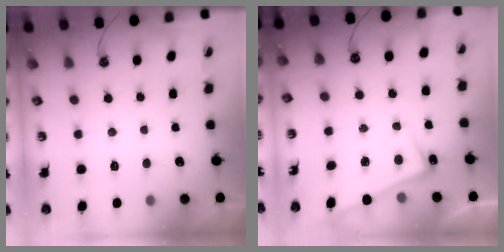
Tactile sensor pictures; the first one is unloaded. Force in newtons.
{"total": 4.7, "press": 4.7, "slide": 0.3}